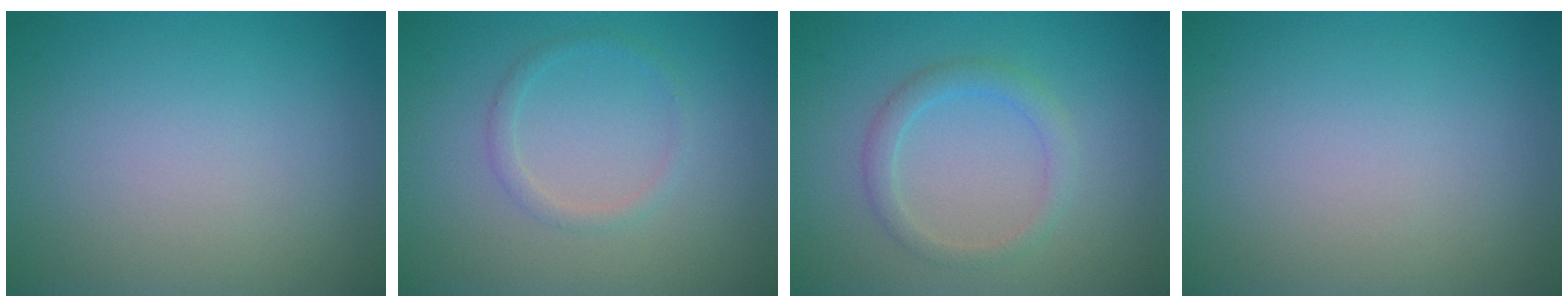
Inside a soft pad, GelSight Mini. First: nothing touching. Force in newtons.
{"total": 1.2, "press": 1.2, "slide": 0.0}
{"total": 2.1, "press": 2.1, "slide": 0.1}
{"total": 0.0}